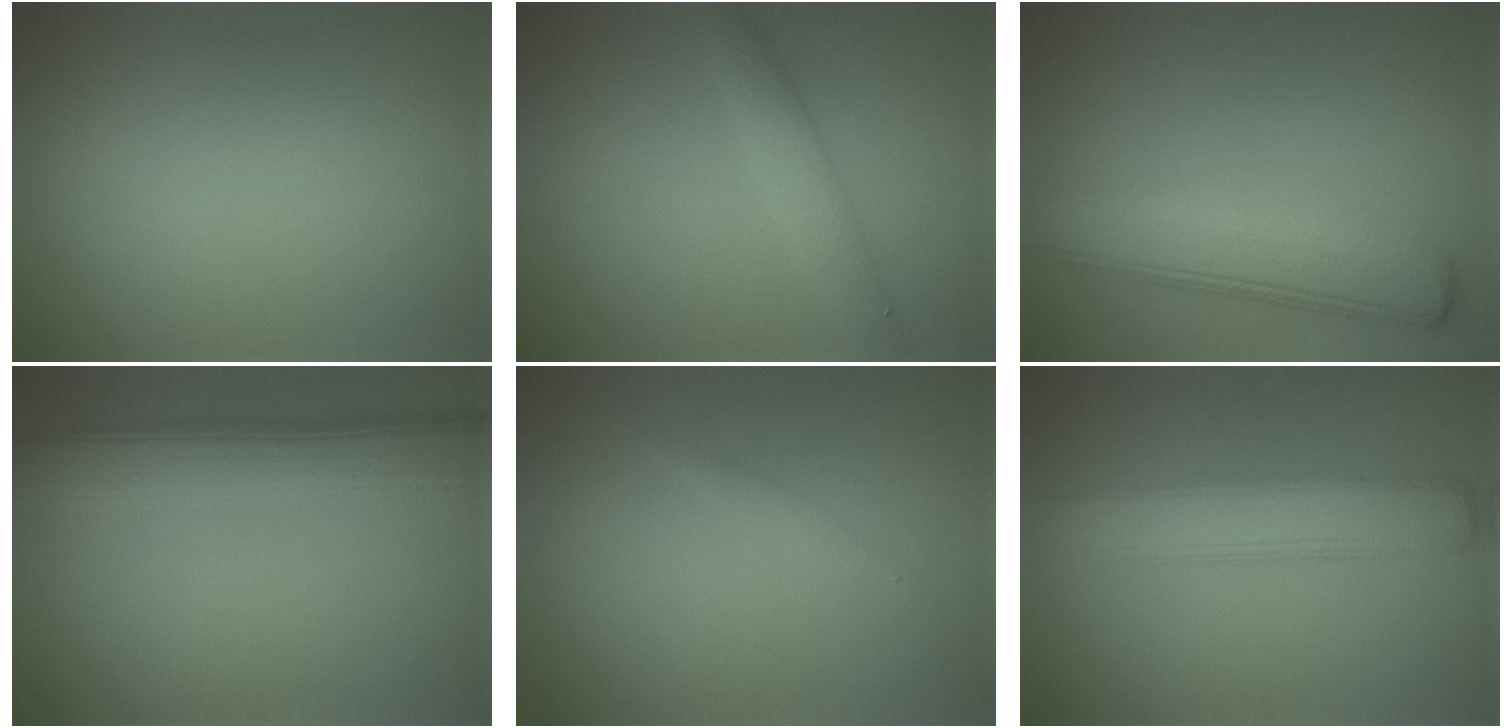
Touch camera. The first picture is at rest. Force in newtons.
{"total": 2.8, "press": 2.8, "slide": 0.2}
{"total": 6.5, "press": 6.5, "slide": 0.5}
{"total": 9.2, "press": 9.2, "slide": 0.3}
{"total": 0.9, "press": 0.9, "slide": 0.1}
{"total": 5.2, "press": 5.2, "slide": 0.1}